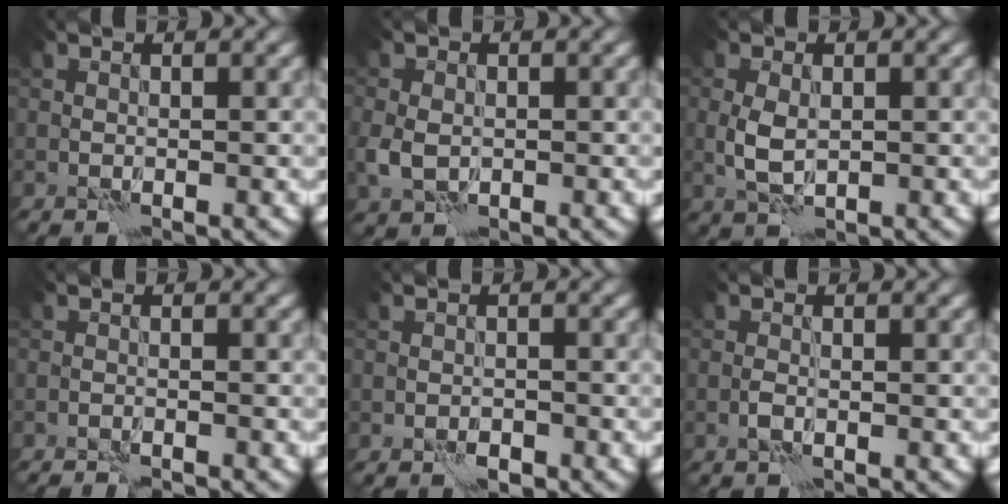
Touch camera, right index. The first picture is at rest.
{"total": 2.7, "force": [-0.4, 2.1, 1.7], "torque": [-0.042, -0.006, -0.011]}
{"total": 2.6, "force": [0.3, 1.6, 2.0], "torque": [-0.049, -0.002, 0.008]}
{"total": 1.3, "force": [-1.2, 0.0, 0.4], "torque": [-0.016, 0.000, -0.023]}
{"total": 1.2, "force": [-0.8, 0.6, 0.6], "torque": [-0.009, 0.002, -0.015]}
{"total": 0.7, "force": [-0.4, 0.3, 0.6], "torque": [-0.015, 0.001, -0.009]}